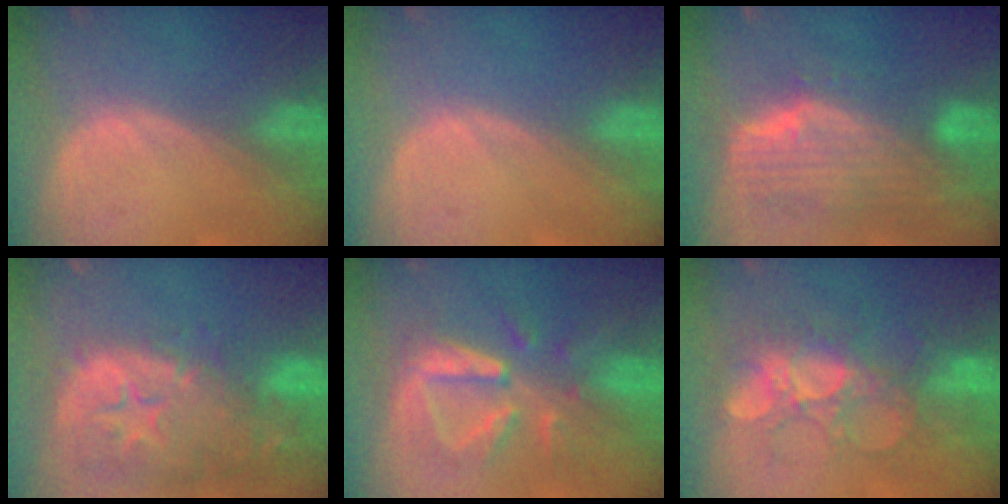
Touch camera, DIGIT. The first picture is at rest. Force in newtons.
{"total": 0.0}
{"total": 10.0, "press": 8.9, "slide": 4.6}
{"total": 14.5, "press": 11.7, "slide": 8.5}
{"total": 8.5, "press": 8.3, "slide": 1.5}
{"total": 9.0, "press": 8.6, "slide": 2.5}